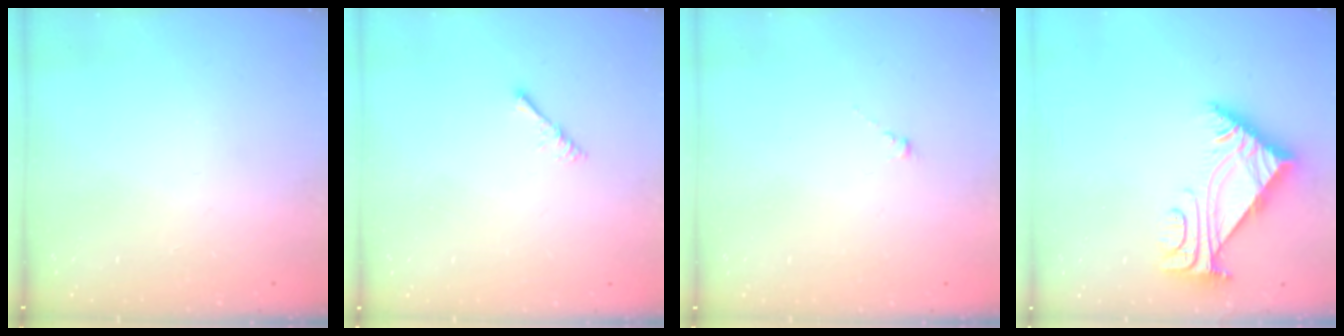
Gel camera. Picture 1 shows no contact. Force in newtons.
{"total": 1.7, "press": 1.6, "slide": 0.4}
{"total": 0.0}
{"total": 5.9, "press": 5.8, "slide": 0.6}